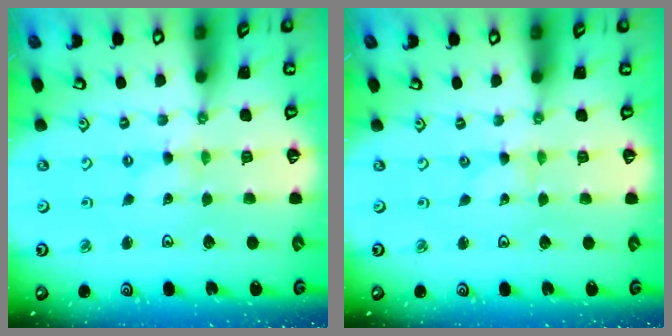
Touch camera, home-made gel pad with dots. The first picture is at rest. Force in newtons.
{"total": 0.0}